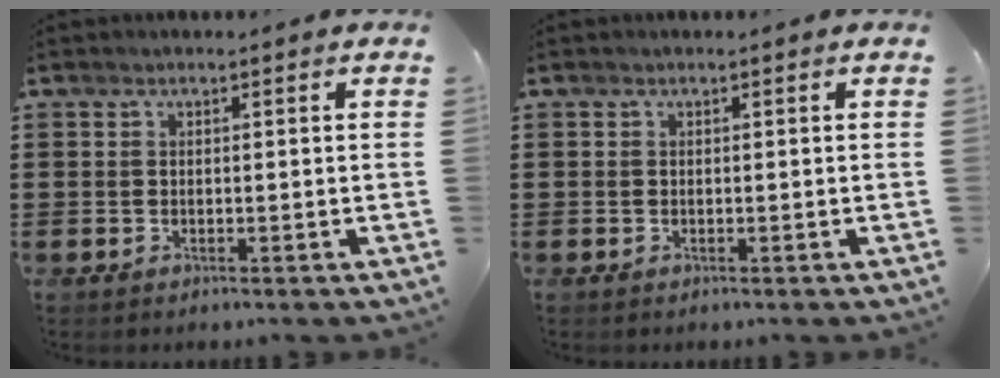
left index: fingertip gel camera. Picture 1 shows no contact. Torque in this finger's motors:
{"motor_torque": [-0.05, -0.04, -0.04, -0.03]}